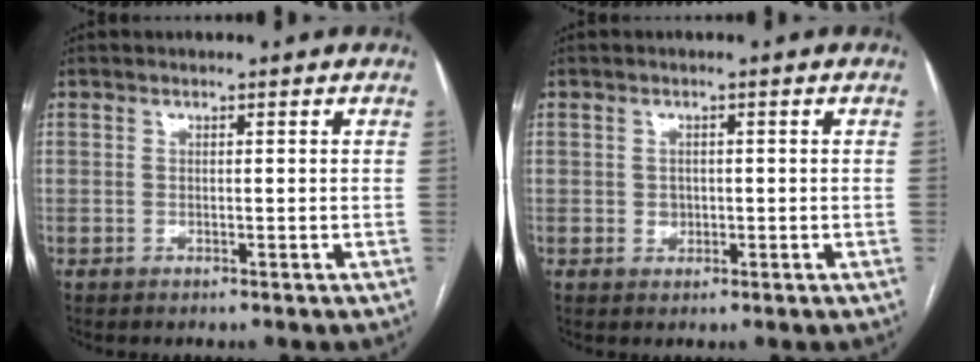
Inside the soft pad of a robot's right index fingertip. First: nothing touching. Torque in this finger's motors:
{"motor_torque": [0.21, -0.05, 0.03, 0.00]}